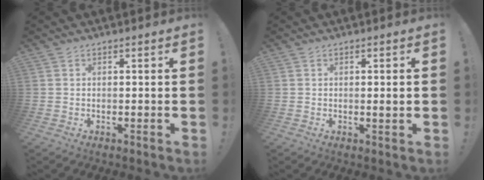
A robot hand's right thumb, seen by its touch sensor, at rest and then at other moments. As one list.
[{"total": 2.3, "force": [0.2, 0.1, 2.2], "torque": [-0.036, -0.003, 0.002]}]